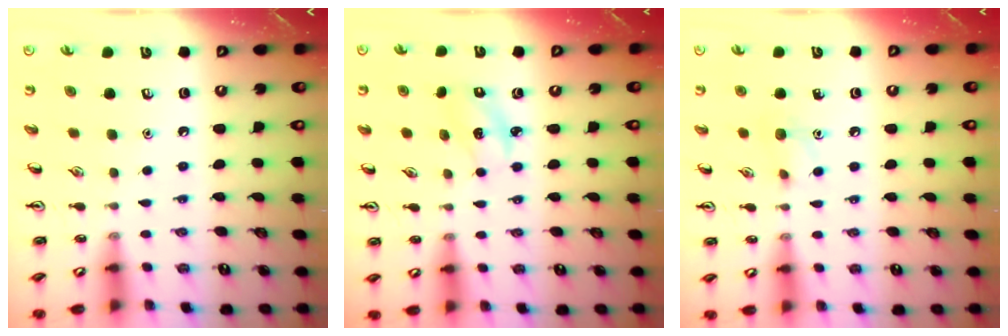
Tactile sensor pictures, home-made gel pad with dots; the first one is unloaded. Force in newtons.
{"total": 2.5, "press": 2.4, "slide": 0.5}
{"total": 6.6, "press": 6.4, "slide": 1.9}